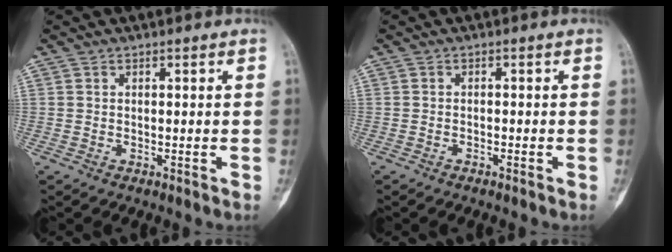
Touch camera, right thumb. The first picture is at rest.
{"total": 0.6, "force": [-0.6, 0.1, 0.2], "torque": [-0.007, 0.004, -0.011]}